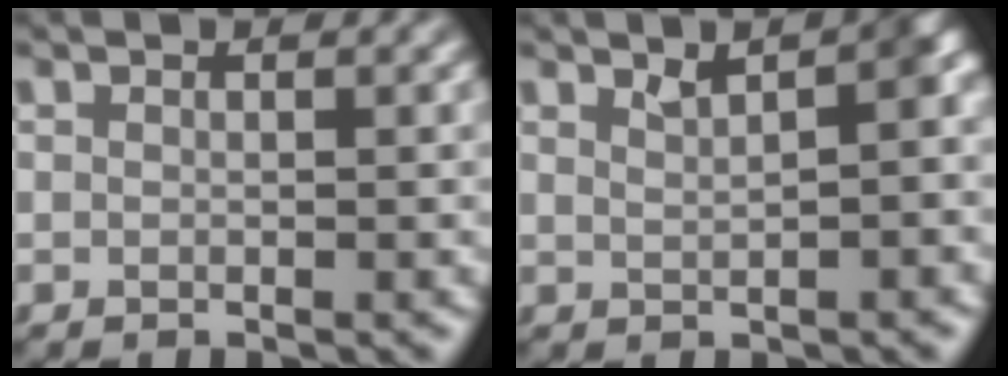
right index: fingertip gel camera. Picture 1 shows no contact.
{"total": 2.5, "force": [1.0, 0.8, 2.1], "torque": [-0.021, -0.004, 0.020]}